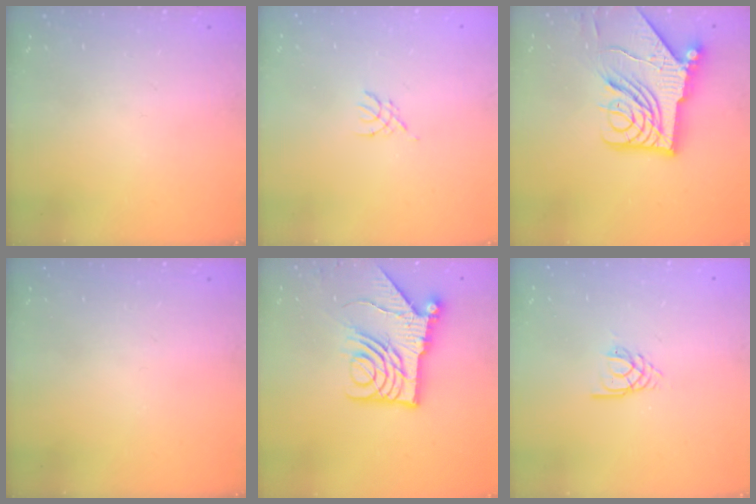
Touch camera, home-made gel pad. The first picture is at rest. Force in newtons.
{"total": 1.8, "press": 1.7, "slide": 0.4}
{"total": 16.1, "press": 16.0, "slide": 1.9}
{"total": 0.0}
{"total": 14.8, "press": 14.7, "slide": 1.3}
{"total": 2.8, "press": 2.8, "slide": 0.3}